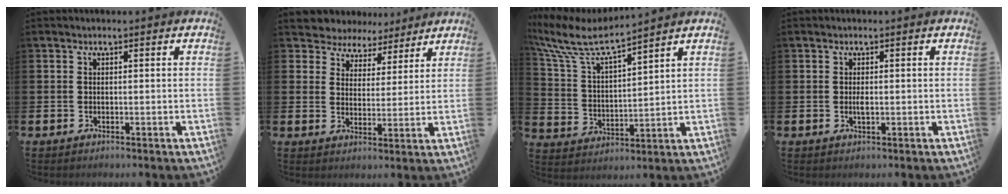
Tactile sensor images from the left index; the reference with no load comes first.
{"total": 5.6, "force": [5.0, 2.6, -0.5], "torque": [-0.022, -0.031, 0.088]}
{"total": 7.4, "force": [6.6, 1.2, 3.3], "torque": [-0.100, -0.039, 0.111]}
{"total": 1.2, "force": [0.1, 0.3, 1.1], "torque": [-0.022, 0.001, 0.000]}